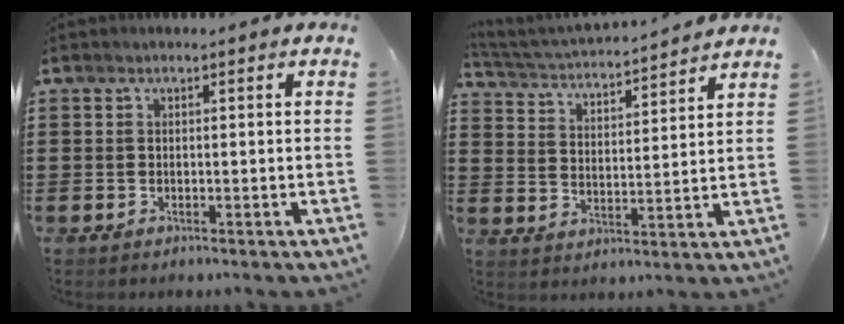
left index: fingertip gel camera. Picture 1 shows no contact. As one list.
[{"total": 3.7, "force": [3.6, -0.2, 0.5], "torque": [-0.032, -0.030, 0.055]}]